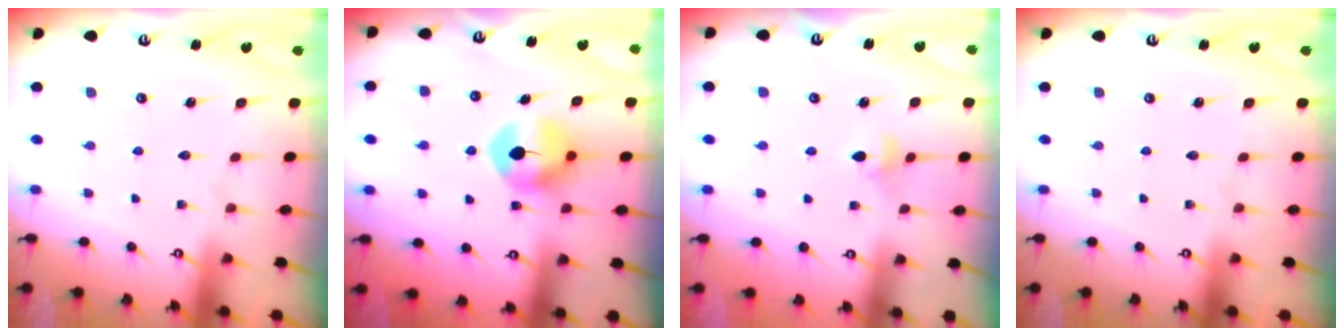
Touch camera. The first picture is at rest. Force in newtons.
{"total": 8.3, "press": 8.2, "slide": 1.2}
{"total": 3.8, "press": 3.7, "slide": 0.8}
{"total": 0.0}